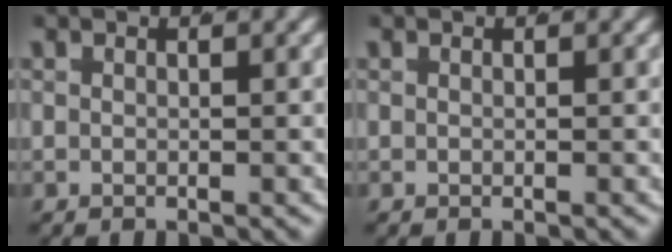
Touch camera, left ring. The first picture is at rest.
{"total": 0.0}